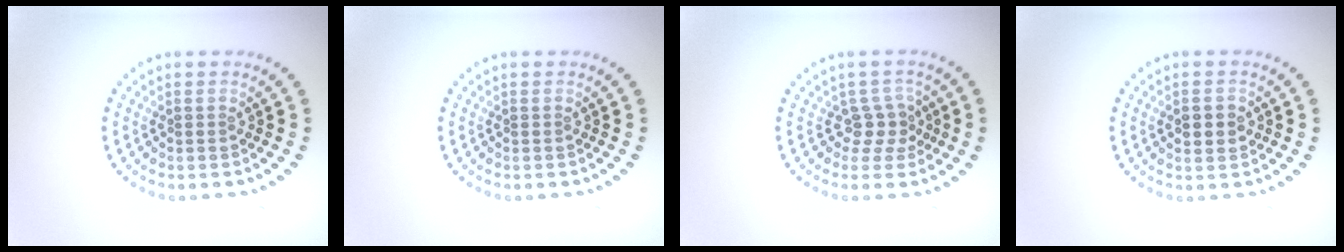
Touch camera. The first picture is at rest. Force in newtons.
{"total": 0.0}
{"total": 2.1, "press": 1.5, "slide": 1.4}
{"total": 2.0, "press": 1.9, "slide": 0.2}